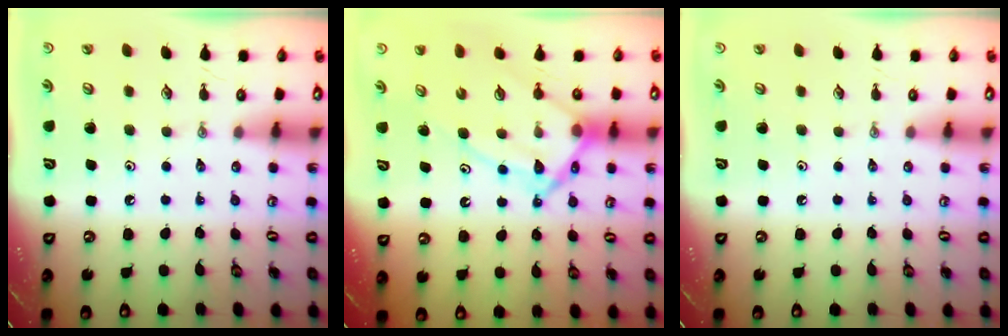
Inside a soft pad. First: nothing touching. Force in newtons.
{"total": 12.2, "press": 12.2, "slide": 0.7}
{"total": 0.0}